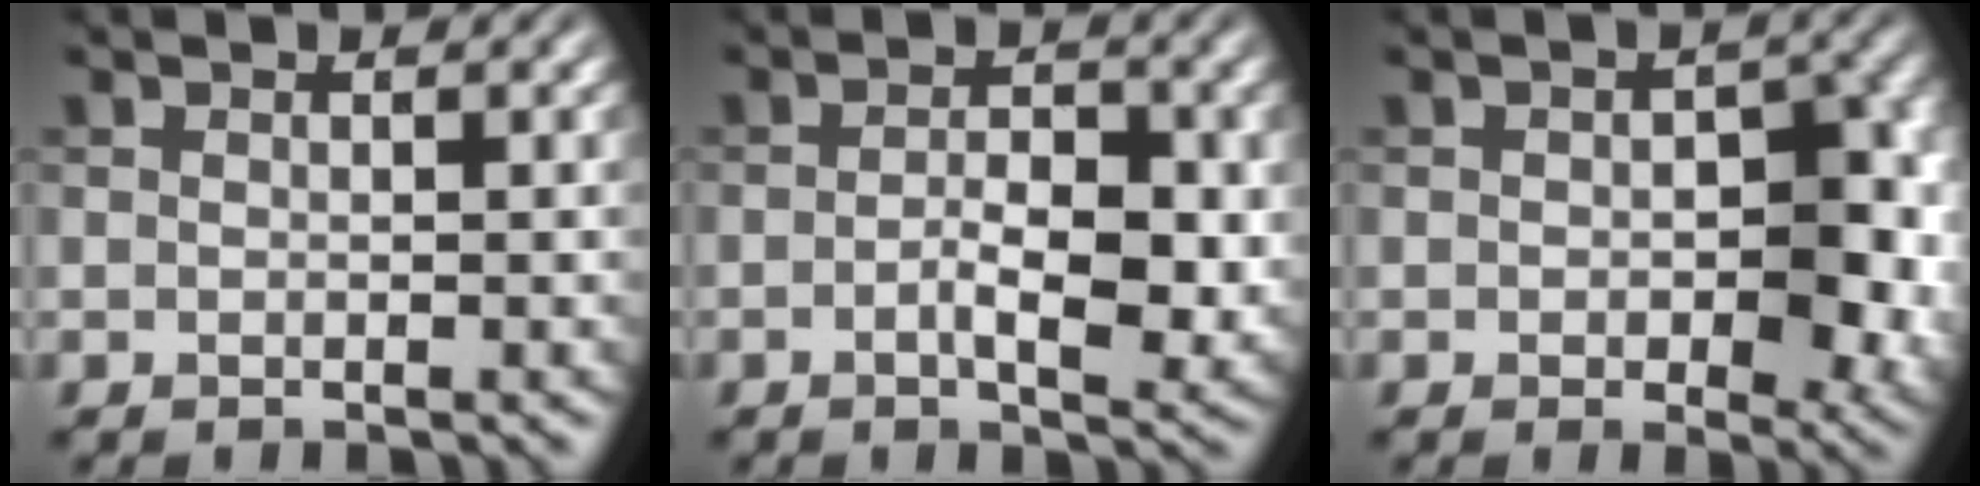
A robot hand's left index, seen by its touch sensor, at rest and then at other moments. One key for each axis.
{"total": 4.6, "fx": -0.6, "fy": 2.1, "fz": 4.1, "tx": -0.068, "ty": -0.009, "tz": -0.009}
{"total": 7.4, "fx": -0.1, "fy": 4.2, "fz": 6.0, "tx": -0.065, "ty": -0.008, "tz": -0.002}